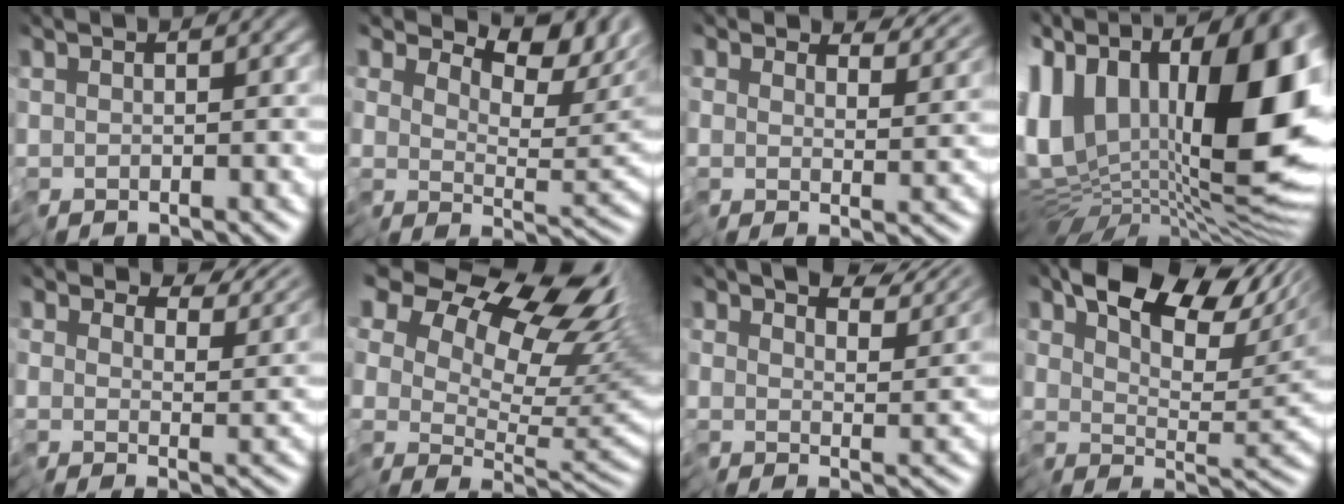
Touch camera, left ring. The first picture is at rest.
{"total": 6.5, "force": [5.5, 1.7, 3.1], "torque": [-0.037, 0.002, 0.094]}
{"total": 3.8, "force": [3.7, 0.6, 0.5], "torque": [-0.009, 0.005, 0.056]}
{"total": 18.7, "force": [5.8, 9.9, 14.8], "torque": [-0.252, 0.043, 0.103]}
{"total": 4.3, "force": [4.1, 1.0, 0.6], "torque": [-0.010, 0.000, 0.066]}
{"total": 15.0, "force": [9.6, 7.3, 9.0], "torque": [-0.144, 0.047, 0.146]}
{"total": 6.2, "force": [5.4, 1.7, 2.7], "torque": [-0.035, 0.013, 0.078]}
{"total": 10.0, "force": [6.9, 4.0, 6.1], "torque": [-0.095, 0.014, 0.118]}